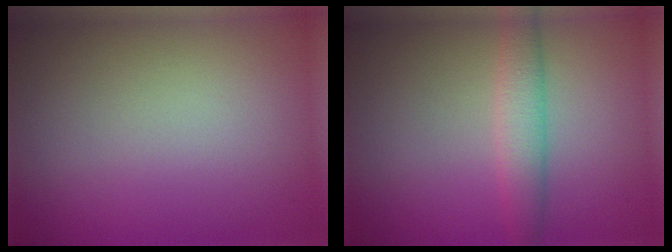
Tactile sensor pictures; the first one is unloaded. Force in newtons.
{"total": 2.4, "press": 2.4, "slide": 0.2}